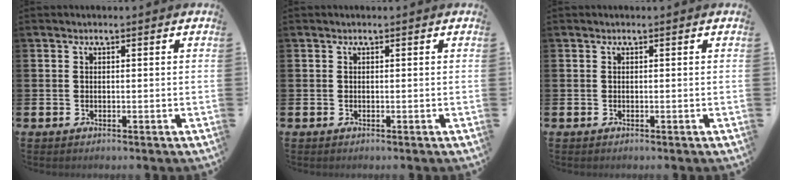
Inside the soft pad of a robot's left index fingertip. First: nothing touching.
{"total": 0.0}
{"total": 0.0}